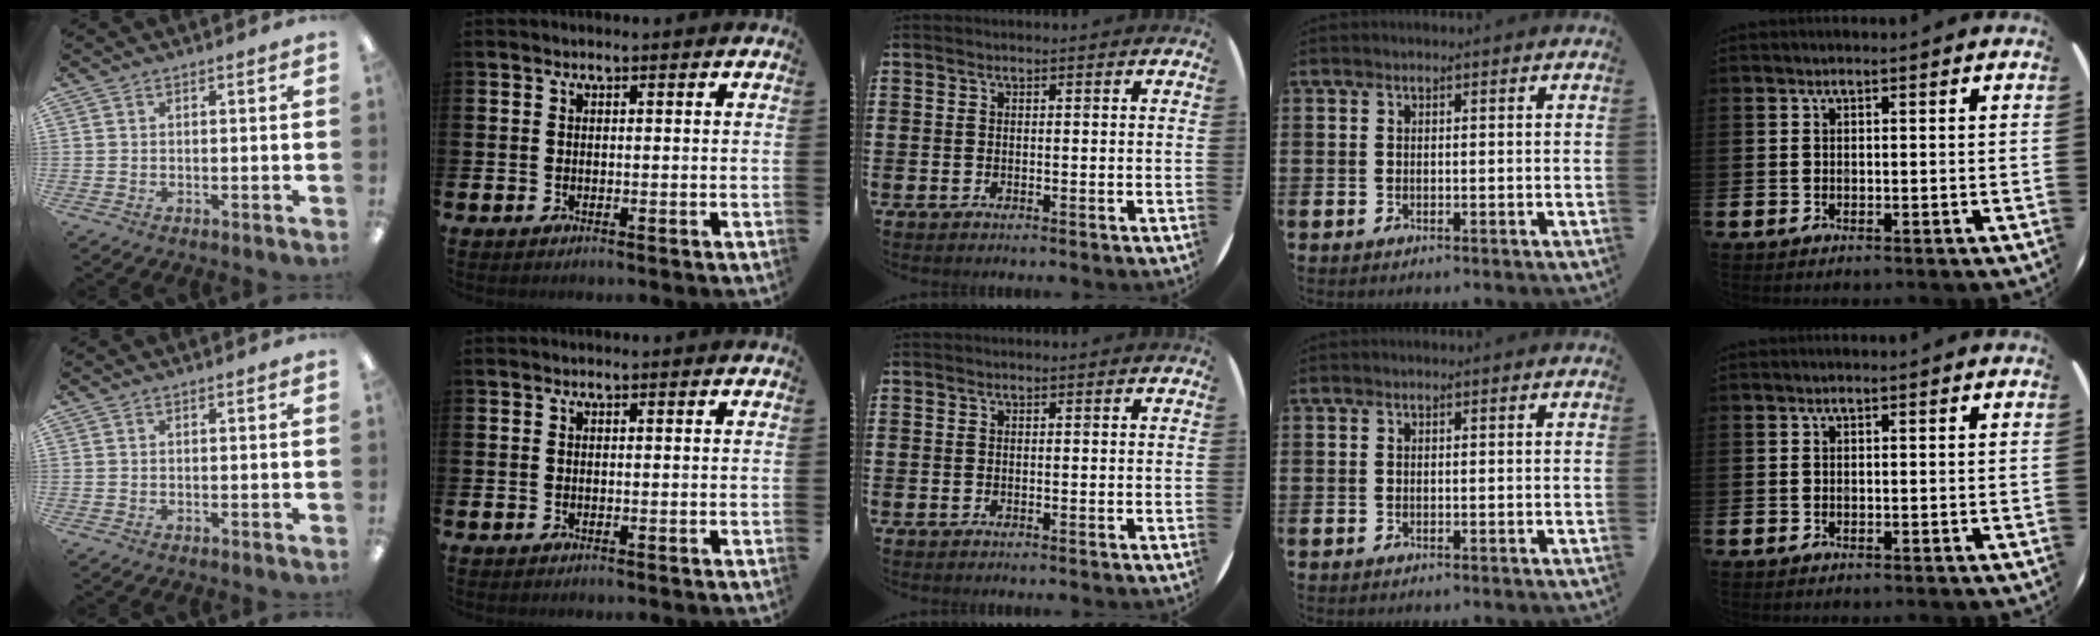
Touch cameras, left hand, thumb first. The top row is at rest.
{}